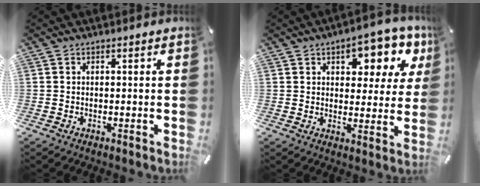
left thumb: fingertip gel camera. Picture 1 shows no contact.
{"total": 10.8, "force": [5.8, 6.1, 6.8], "torque": [-0.077, -0.030, 0.095]}